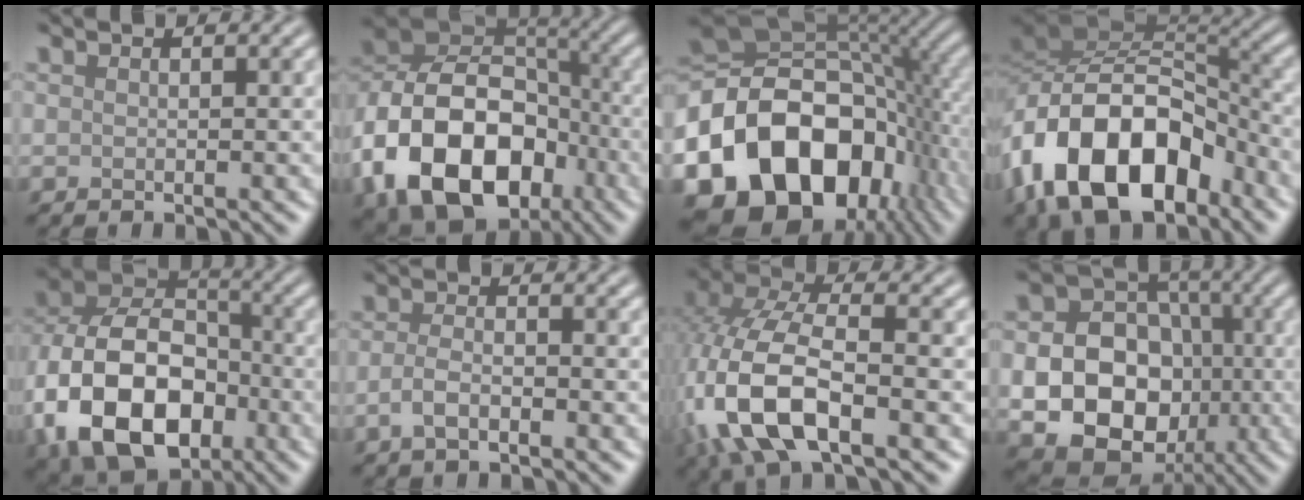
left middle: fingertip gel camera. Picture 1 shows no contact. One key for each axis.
{"total": 16.4, "fx": -6.1, "fy": 11.8, "fz": 9.7, "tx": -0.186, "ty": -0.006, "tz": -0.120}
{"total": 19.9, "fx": -6.8, "fy": 14.2, "fz": 12.2, "tx": -0.246, "ty": -0.034, "tz": -0.110}
{"total": 14.1, "fx": -6.6, "fy": 8.4, "fz": 9.2, "tx": -0.175, "ty": 0.009, "tz": -0.127}
{"total": 15.3, "fx": -5.1, "fy": 10.5, "fz": 9.9, "tx": -0.203, "ty": -0.021, "tz": -0.101}
{"total": 2.0, "fx": -0.9, "fy": 0.8, "fz": 1.6, "tx": -0.034, "ty": 0.001, "tz": -0.022}
{"total": 10.7, "fx": -3.7, "fy": 5.0, "fz": 8.7, "tx": -0.204, "ty": -0.001, "tz": -0.081}
{"total": 13.0, "fx": -2.3, "fy": 10.6, "fz": 7.1, "tx": -0.107, "ty": -0.028, "tz": -0.059}